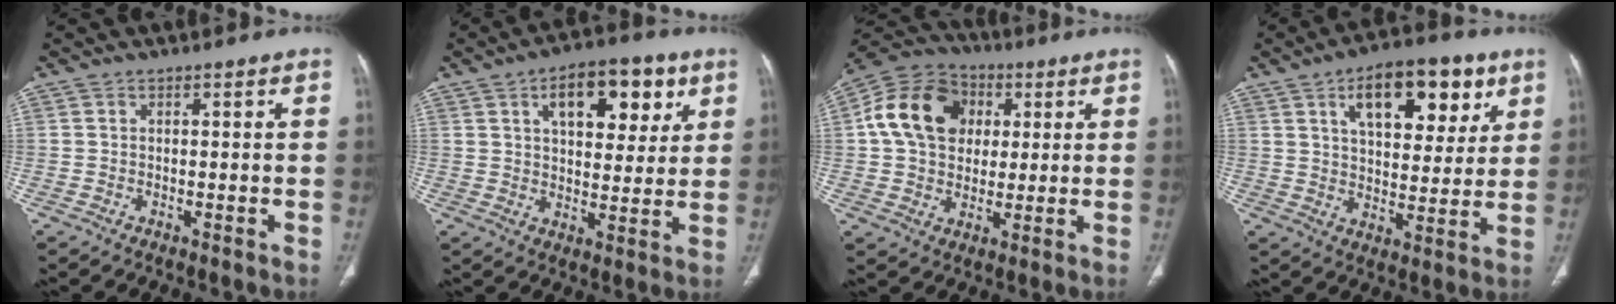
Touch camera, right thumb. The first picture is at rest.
{"total": 14.4, "force": [6.2, 7.5, 10.6], "torque": [-0.110, -0.011, 0.092]}
{"total": 16.0, "force": [3.2, 12.5, 9.4], "torque": [-0.155, 0.013, 0.048]}
{"total": 17.3, "force": [8.0, 8.8, 12.6], "torque": [-0.136, -0.018, 0.122]}